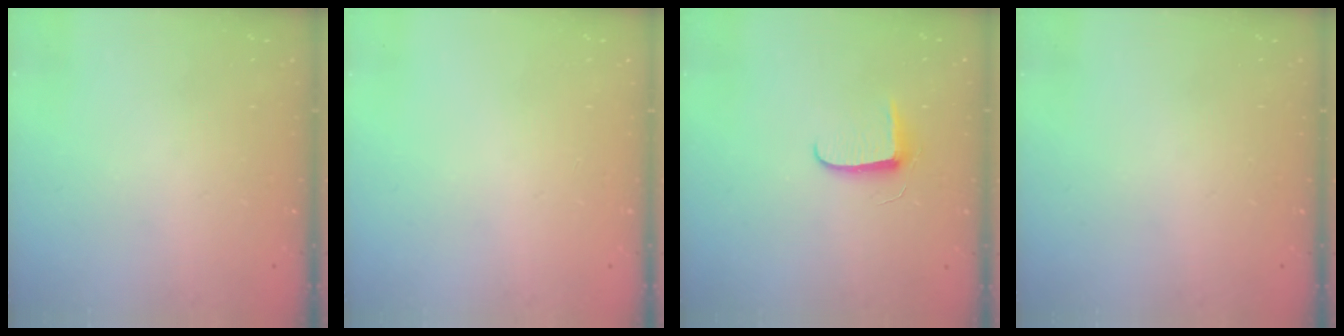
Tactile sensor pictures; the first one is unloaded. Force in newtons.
{"total": 0.0}
{"total": 6.2, "press": 6.2, "slide": 0.8}
{"total": 0.0}